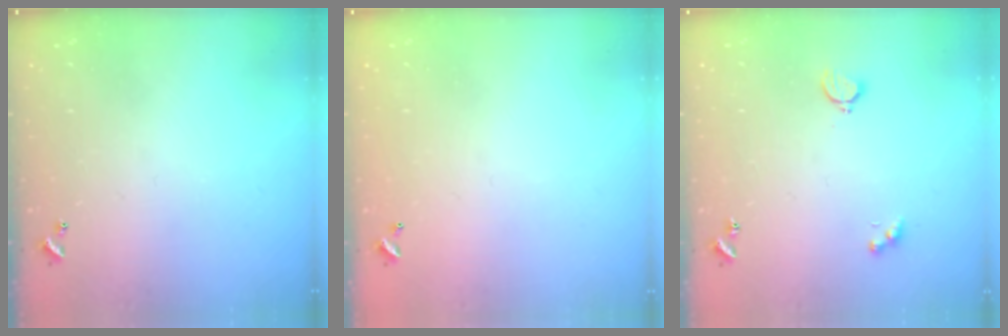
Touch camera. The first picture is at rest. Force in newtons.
{"total": 2.8, "press": 2.8, "slide": 0.1}
{"total": 1.8, "press": 1.7, "slide": 0.5}